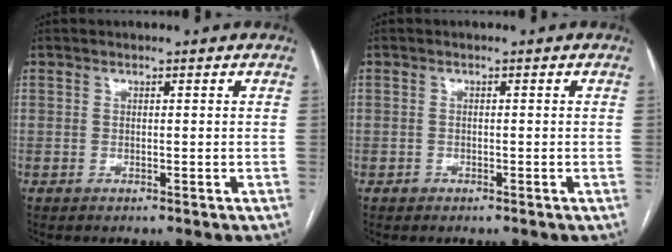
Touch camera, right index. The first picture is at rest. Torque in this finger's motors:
{"motor_torque": [-0.10, 0.00, -0.65, -0.21]}